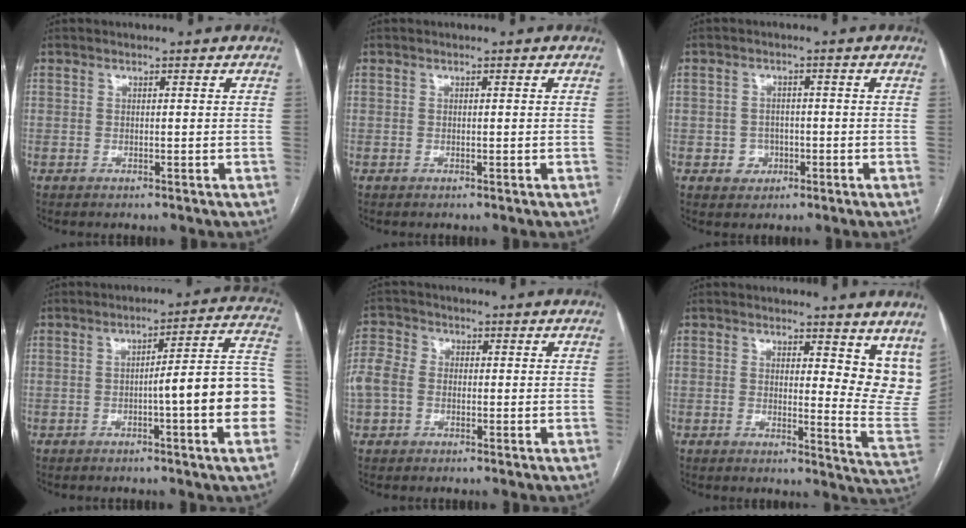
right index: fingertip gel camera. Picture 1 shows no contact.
{"total": 0.0}
{"total": 3.1, "force": [-1.0, 2.9, 0.7], "torque": [-0.002, 0.009, -0.009]}
{"total": 13.9, "force": [-2.8, 0.6, 13.6], "torque": [-0.149, 0.029, -0.040]}
{"total": 10.3, "force": [-0.5, 8.8, 5.4], "torque": [-0.170, 0.032, -0.008]}
{"total": 10.7, "force": [8.1, 3.4, 6.0], "torque": [-0.050, -0.043, 0.073]}